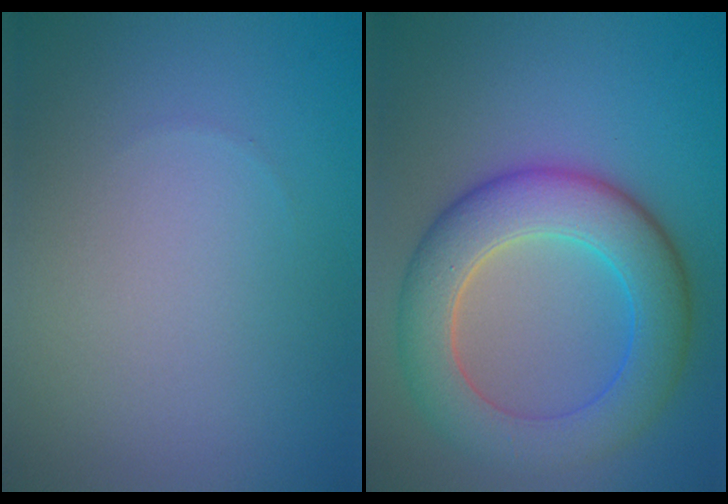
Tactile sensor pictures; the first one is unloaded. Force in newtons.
{"total": 8.0, "press": 8.0, "slide": 0.3}